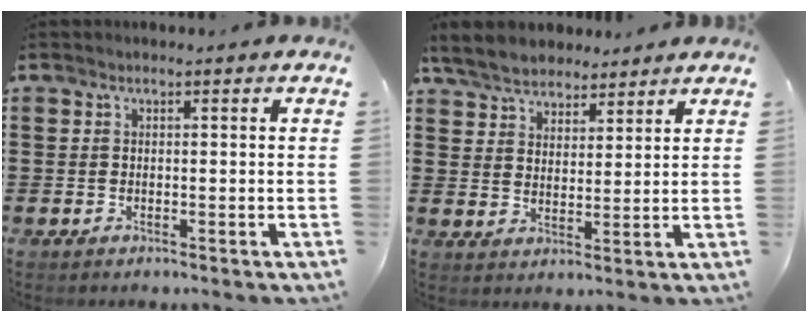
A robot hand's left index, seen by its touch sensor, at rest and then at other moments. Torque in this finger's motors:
{"motor_torque": [0.48, 0.49, 0.64, 0.16]}